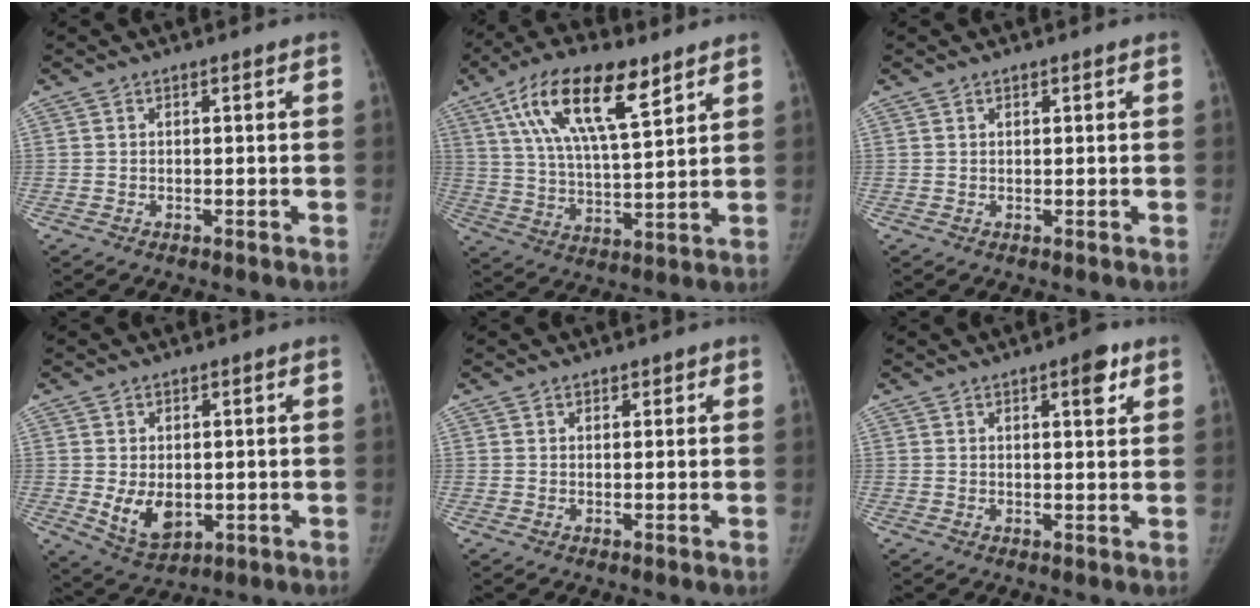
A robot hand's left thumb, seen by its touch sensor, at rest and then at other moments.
{"total": 17.5, "force": [9.2, 6.3, 13.5], "torque": [-0.223, -0.023, 0.165]}
{"total": 0.5, "force": [0.4, 0.3, 0.2], "torque": [0.000, -0.002, 0.004]}
{"total": 7.1, "force": [-0.7, 5.0, 5.1], "torque": [-0.068, -0.015, 0.004]}
{"total": 1.0, "force": [0.7, 0.7, 0.2], "torque": [0.011, -0.003, 0.006]}
{"total": 3.9, "force": [2.1, 1.3, 3.1], "torque": [-0.032, -0.008, 0.026]}